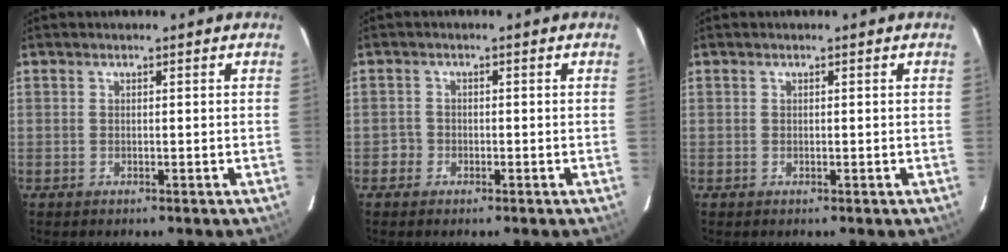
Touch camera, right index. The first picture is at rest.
{"total": 1.8, "force": [-1.1, 1.5, -0.1], "torque": [-0.003, 0.005, -0.020]}
{"total": 0.0}